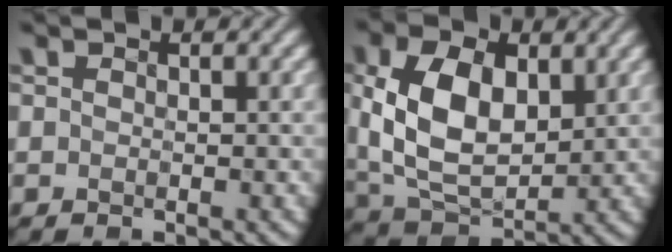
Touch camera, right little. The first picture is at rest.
{"total": 9.2, "force": [1.2, 5.8, 7.0], "torque": [-0.168, 0.000, 0.027]}